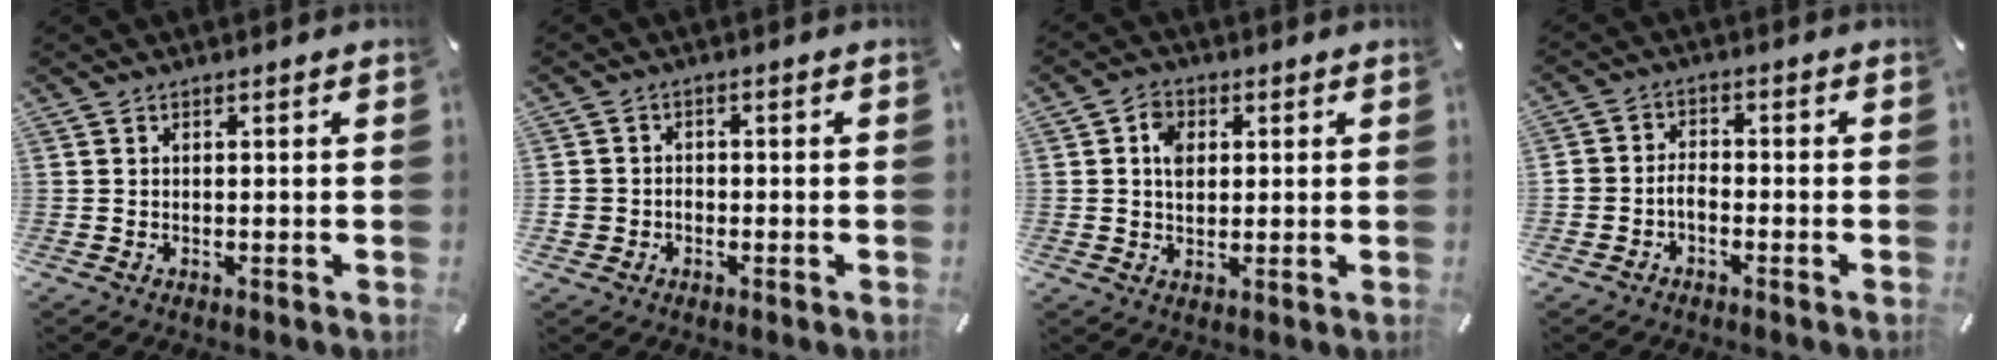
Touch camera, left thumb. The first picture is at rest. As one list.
[{"total": 3.4, "force": [-1.3, 3.0, 0.9], "torque": [-0.015, 0.008, -0.025]}, {"total": 5.1, "force": [1.0, 4.1, 2.9], "torque": [-0.047, 0.004, 0.015]}, {"total": 3.4, "force": [-1.9, 2.3, 1.7], "torque": [-0.037, 0.010, -0.039]}]